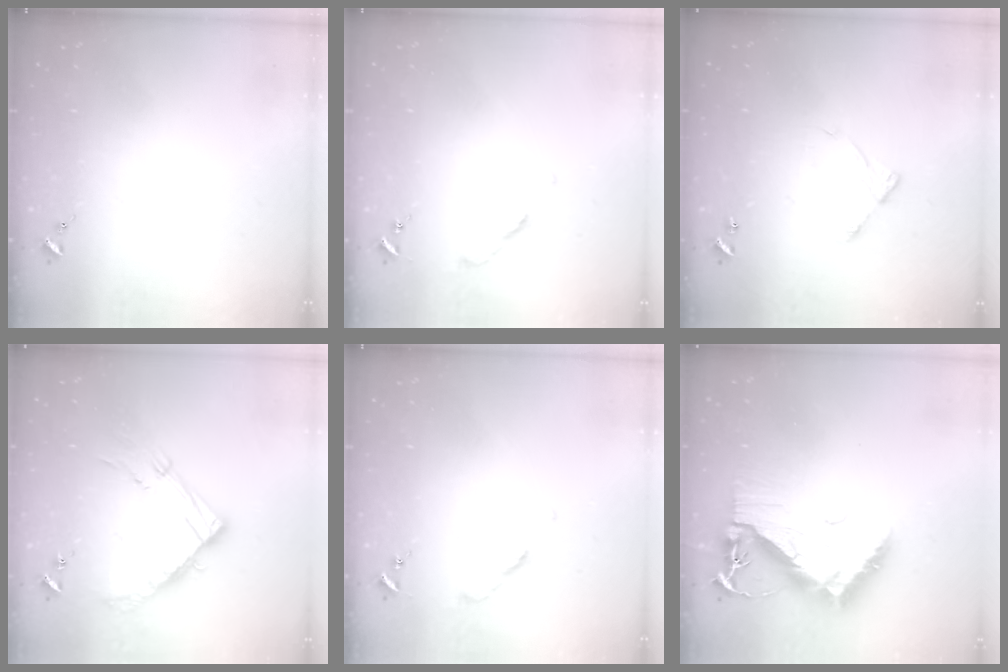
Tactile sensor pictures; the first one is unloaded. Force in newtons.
{"total": 2.7, "press": 2.6, "slide": 0.3}
{"total": 5.8, "press": 5.7, "slide": 0.6}
{"total": 15.1, "press": 15.1, "slide": 1.5}
{"total": 2.7, "press": 2.6, "slide": 0.3}
{"total": 13.2, "press": 13.2, "slide": 1.2}